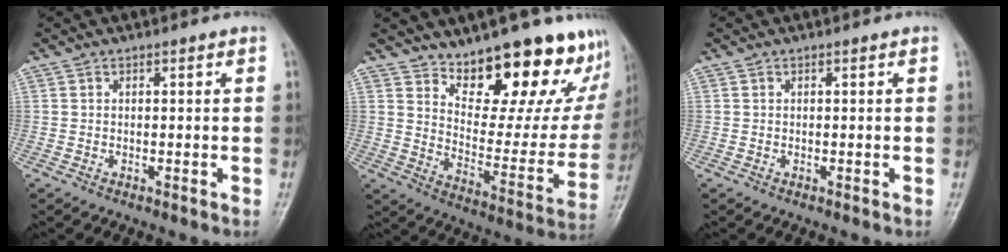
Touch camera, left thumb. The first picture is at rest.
{"total": 21.9, "force": [16.0, 8.7, 12.1], "torque": [-0.110, -0.117, 0.224]}
{"total": 0.0}